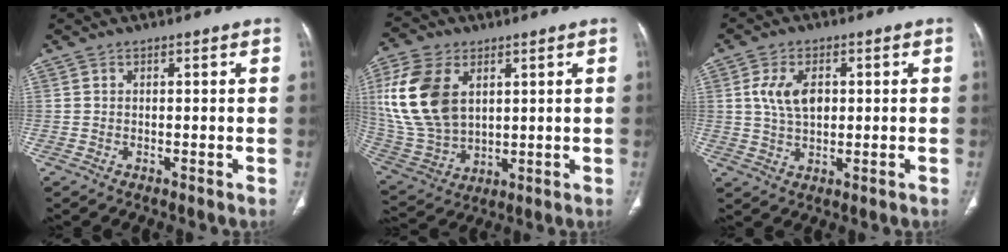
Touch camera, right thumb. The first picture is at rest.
{"total": 18.5, "force": [5.1, 12.1, 13.0], "torque": [-0.271, -0.015, 0.113]}
{"total": 7.0, "force": [1.2, 4.1, 5.6], "torque": [-0.105, 0.001, 0.023]}